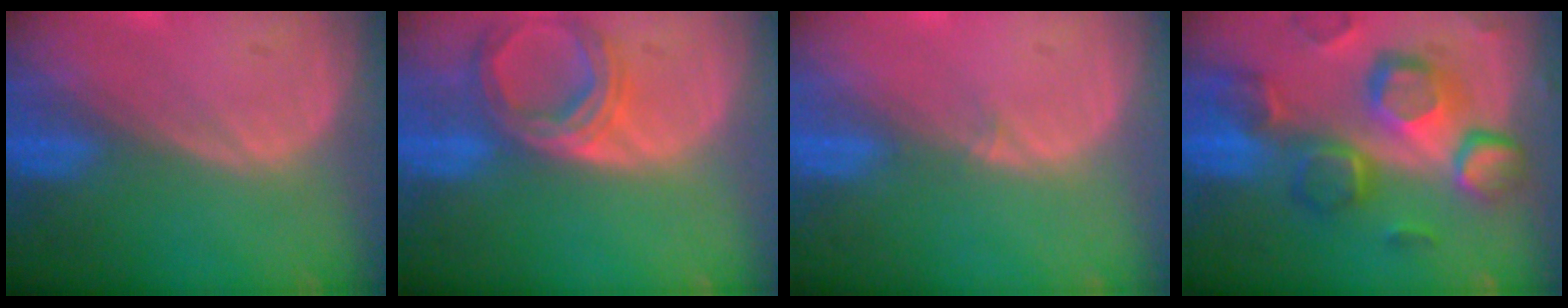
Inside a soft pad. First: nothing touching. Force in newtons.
{"total": 6.9, "press": 6.4, "slide": 2.7}
{"total": 0.9, "press": 0.5, "slide": 0.7}
{"total": 12.3, "press": 10.7, "slide": 6.0}